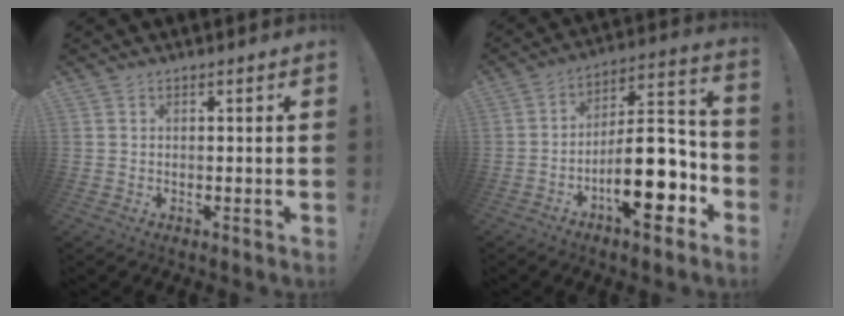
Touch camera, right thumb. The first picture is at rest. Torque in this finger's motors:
{"motor_torque": [2.39, 2.62, 1.42, -1.35, 0.58]}